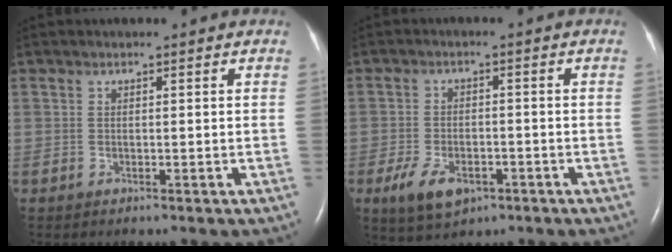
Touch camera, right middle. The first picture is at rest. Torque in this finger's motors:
{"motor_torque": [0.78, -0.56, 0.14, 0.04]}